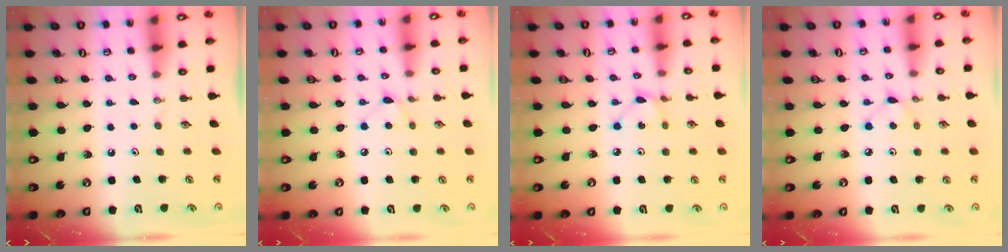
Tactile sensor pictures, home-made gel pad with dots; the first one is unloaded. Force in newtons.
{"total": 4.4, "press": 4.3, "slide": 0.6}
{"total": 1.9, "press": 1.9, "slide": 0.3}
{"total": 4.6, "press": 4.6, "slide": 0.4}